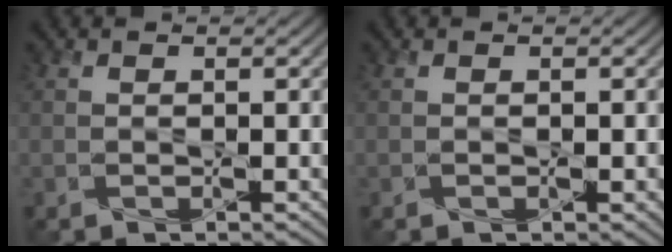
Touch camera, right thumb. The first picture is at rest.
{"total": 0.0}